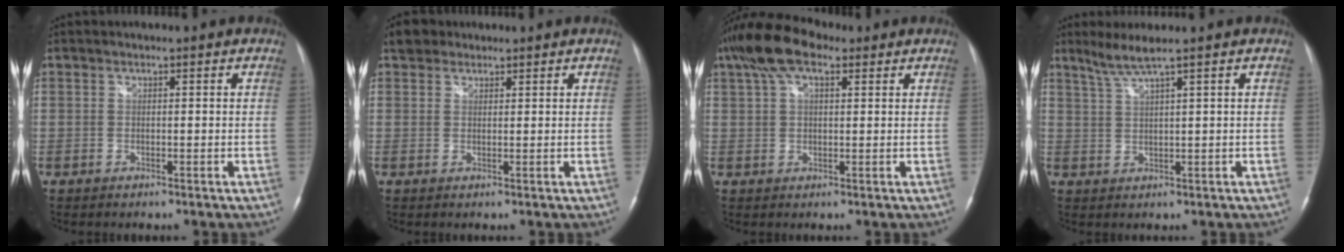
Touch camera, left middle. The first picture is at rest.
{"total": 2.6, "force": [1.9, 1.8, 0.4], "torque": [-0.013, 0.018, 0.032]}
{"total": 8.4, "force": [4.9, 3.6, 5.9], "torque": [-0.123, 0.035, 0.089]}
{"total": 3.7, "force": [2.6, -0.9, 2.4], "torque": [-0.061, 0.003, 0.058]}